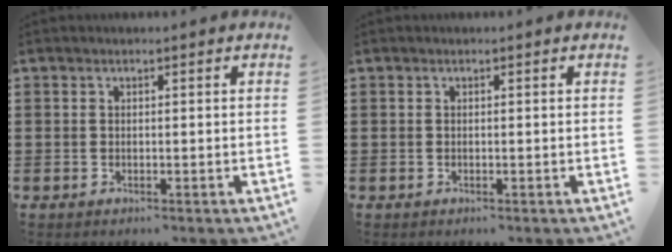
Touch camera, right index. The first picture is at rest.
{"total": 0.0}